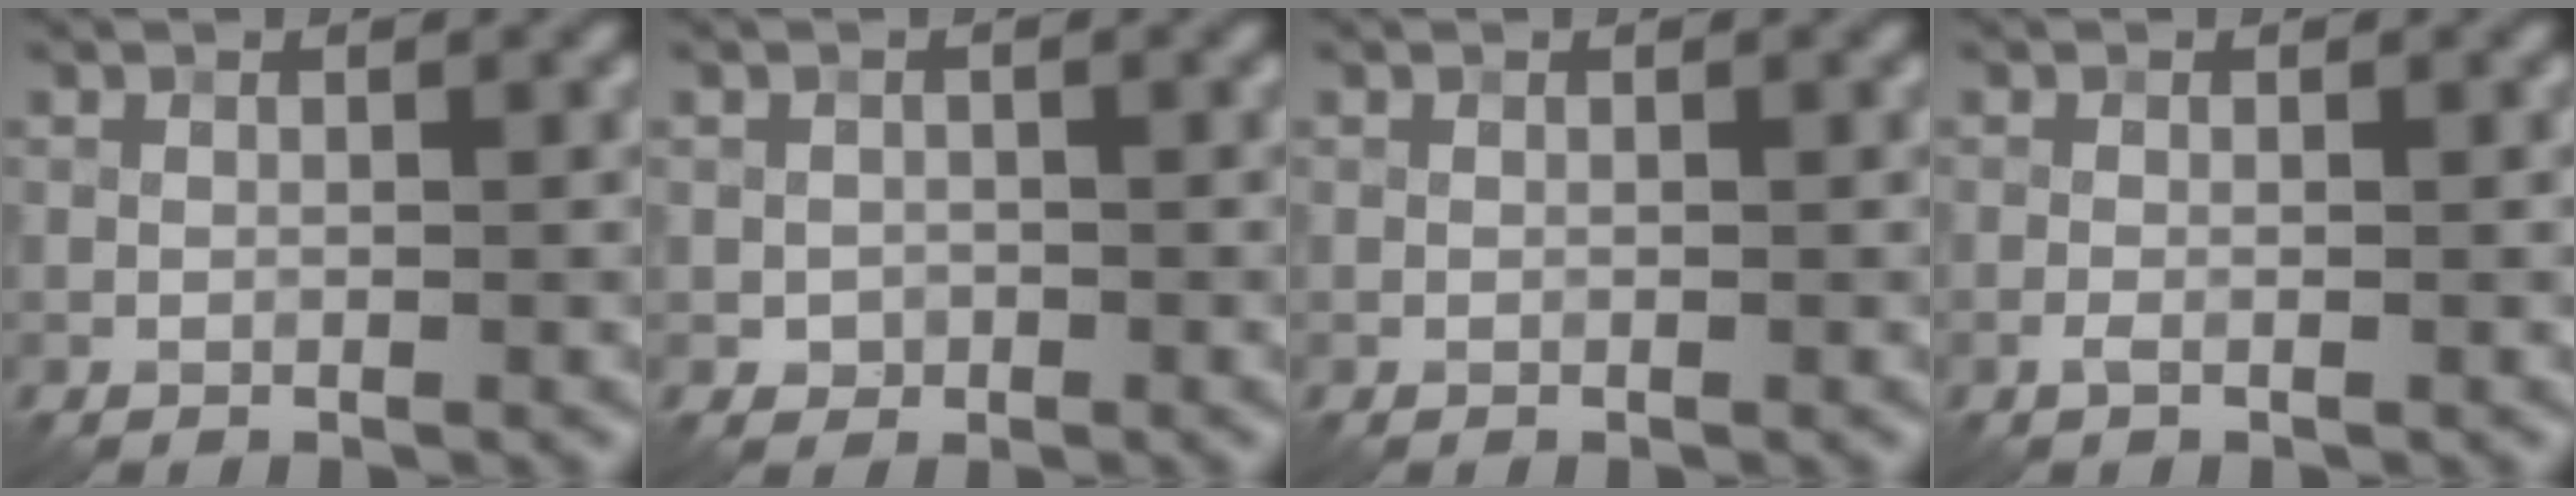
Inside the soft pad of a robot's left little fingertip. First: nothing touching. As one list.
[{"total": 1.1, "force": [-0.3, 1.1, 0.2], "torque": [0.003, -0.002, -0.008]}, {"total": 0.0}, {"total": 0.7, "force": [-0.3, 0.1, 0.6], "torque": [-0.014, -0.001, -0.008]}]